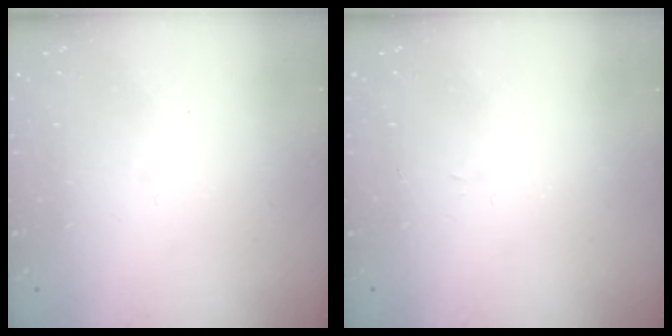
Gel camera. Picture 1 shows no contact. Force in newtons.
{"total": 2.0, "press": 2.0, "slide": 0.3}